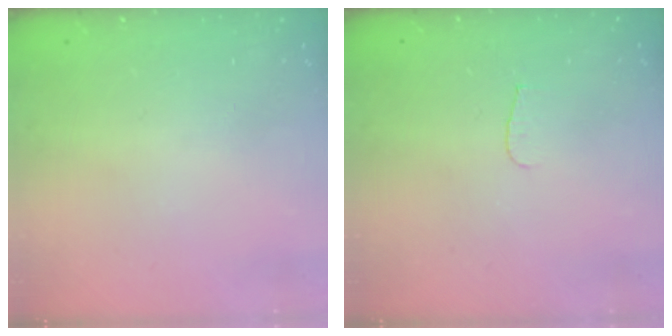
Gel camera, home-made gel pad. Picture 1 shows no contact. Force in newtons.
{"total": 3.4, "press": 3.4, "slide": 0.3}